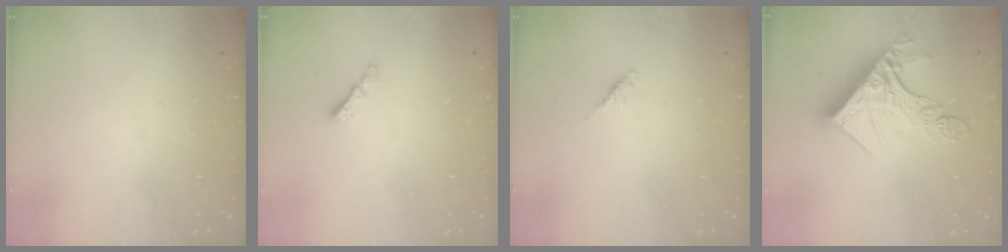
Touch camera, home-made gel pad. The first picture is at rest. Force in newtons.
{"total": 1.8, "press": 1.8, "slide": 0.2}
{"total": 1.8, "press": 1.7, "slide": 0.6}
{"total": 19.0, "press": 18.9, "slide": 2.3}